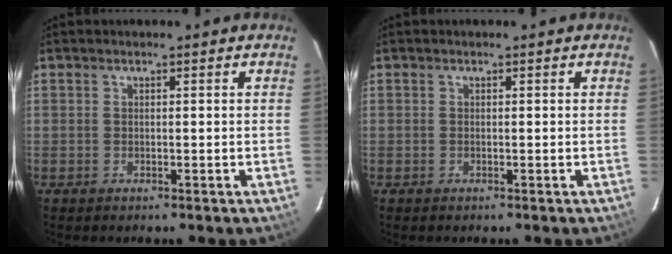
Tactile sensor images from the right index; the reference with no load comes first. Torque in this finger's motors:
{"motor_torque": [-0.03, 0.12, -0.10, 0.01]}